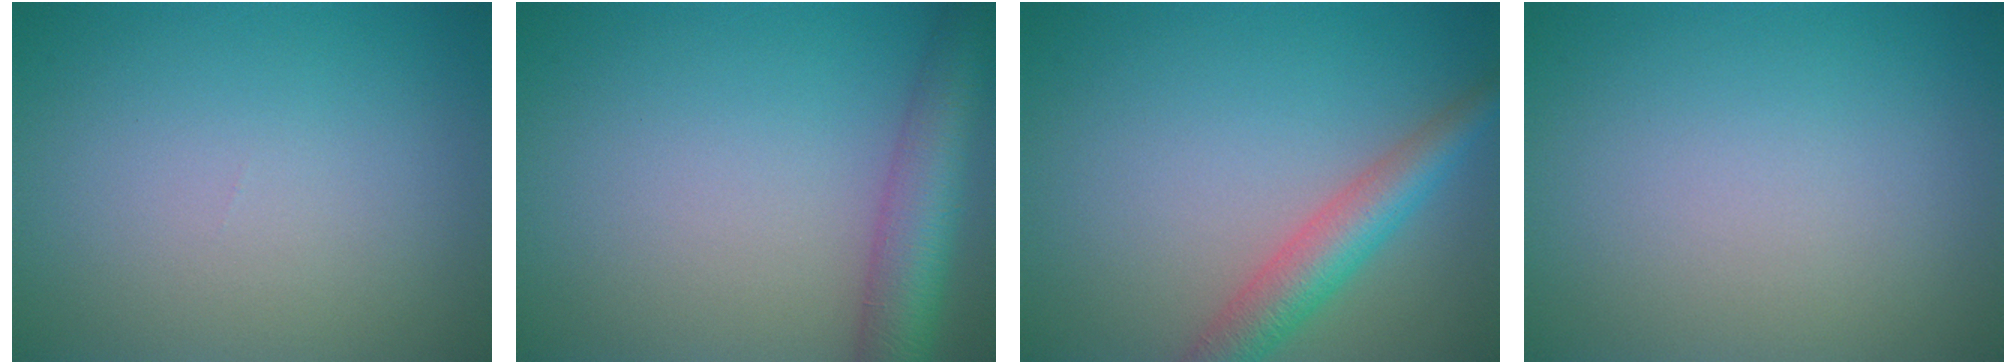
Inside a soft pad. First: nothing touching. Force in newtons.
{"total": 5.7, "press": 5.7, "slide": 0.3}
{"total": 4.4, "press": 4.4, "slide": 0.1}
{"total": 0.0}